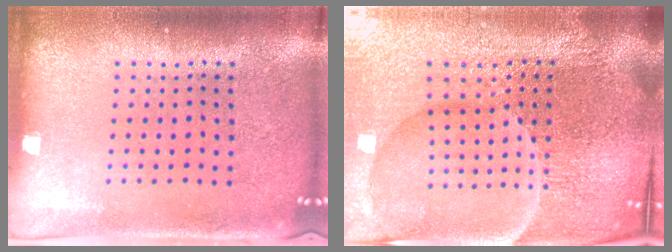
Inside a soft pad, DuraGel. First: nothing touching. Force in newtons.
{"total": 7.3, "press": 6.4, "slide": 3.5}